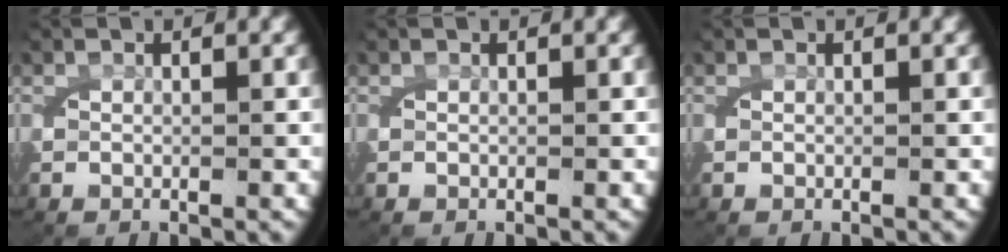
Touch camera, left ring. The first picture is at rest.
{"total": 0.0}
{"total": 0.0}